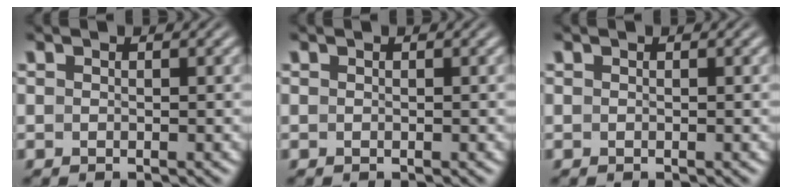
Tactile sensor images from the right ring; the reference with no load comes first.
{"total": 0.0}
{"total": 0.0}